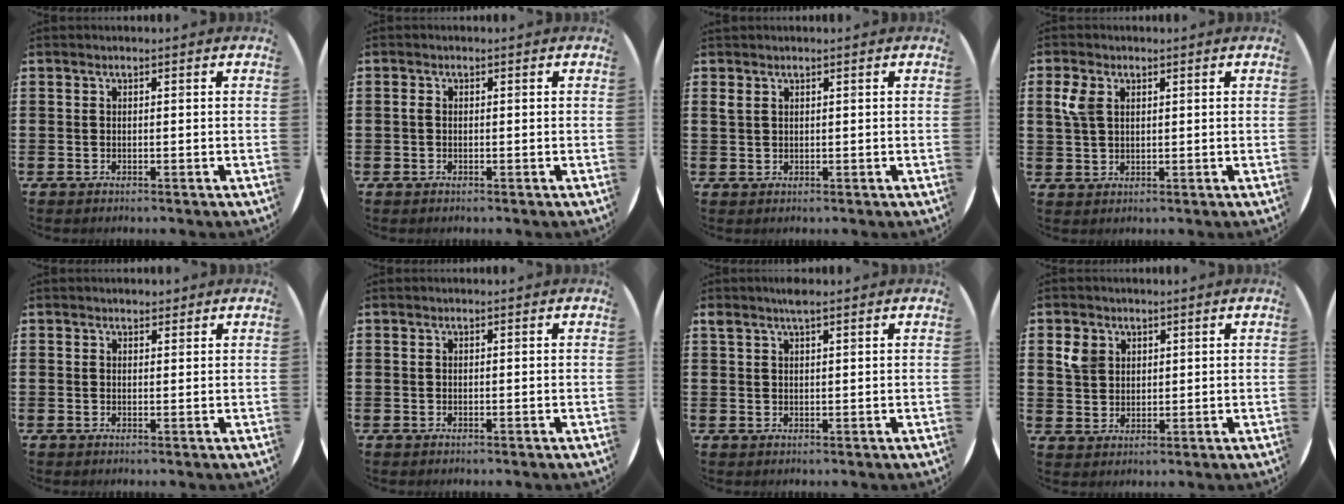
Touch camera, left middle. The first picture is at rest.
{"total": 0.6, "force": [-0.1, 0.5, 0.4], "torque": [-0.010, 0.003, -0.003]}
{"total": 1.1, "force": [0.8, 0.5, 0.3], "torque": [-0.009, 0.004, 0.016]}
{"total": 3.8, "force": [1.9, 2.3, 2.4], "torque": [-0.055, 0.010, 0.034]}
{"total": 1.3, "force": [1.3, 0.4, 0.1], "torque": [0.007, 0.001, 0.022]}
{"total": 0.0}
{"total": 2.3, "force": [1.8, 0.4, 1.3], "torque": [-0.027, 0.005, 0.032]}
{"total": 3.3, "force": [1.9, 2.6, 0.9], "torque": [-0.018, 0.003, 0.036]}